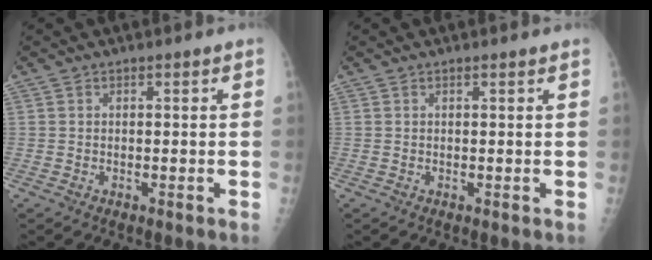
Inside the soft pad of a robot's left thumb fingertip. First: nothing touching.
{"total": 0.6, "force": [0.6, 0.0, 0.3], "torque": [-0.007, 0.001, 0.010]}